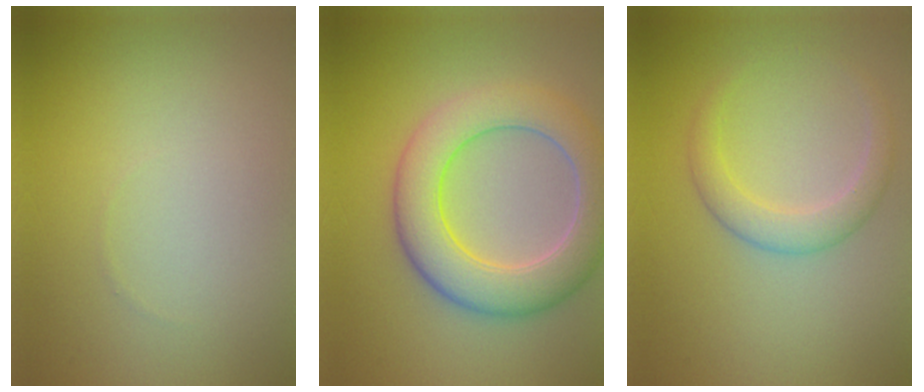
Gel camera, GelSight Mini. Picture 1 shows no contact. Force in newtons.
{"total": 7.3, "press": 7.3, "slide": 0.3}
{"total": 2.6, "press": 2.6, "slide": 0.1}